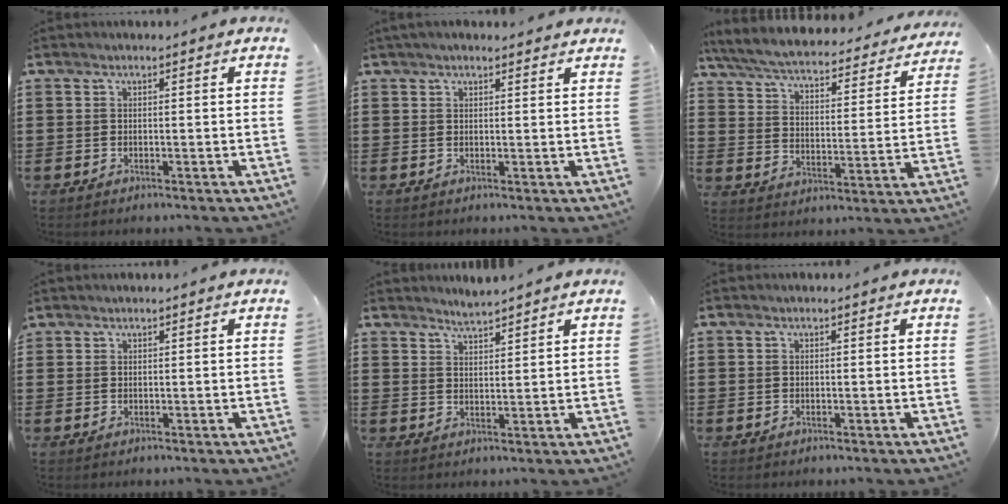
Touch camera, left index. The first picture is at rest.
{"total": 1.7, "force": [1.5, 0.3, 0.7], "torque": [-0.015, 0.002, 0.030]}
{"total": 5.3, "force": [4.9, 0.2, 1.9], "torque": [-0.061, -0.036, 0.079]}
{"total": 0.8, "force": [0.7, 0.3, -0.1], "torque": [-0.002, 0.001, 0.014]}
{"total": 2.6, "force": [2.6, -0.2, 0.0], "torque": [-0.008, -0.005, 0.050]}
{"total": 0.0}